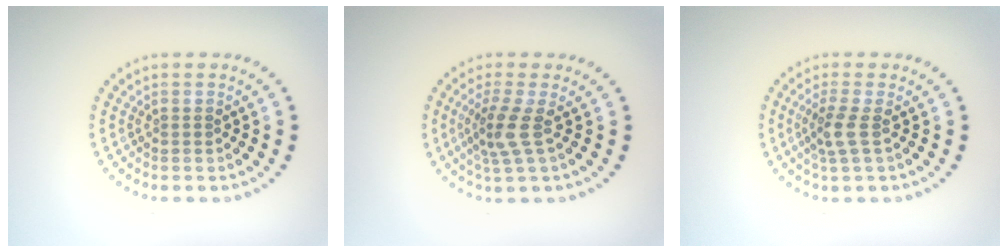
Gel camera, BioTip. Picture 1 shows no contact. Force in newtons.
{"total": 2.7, "press": 2.0, "slide": 1.8}
{"total": 2.1, "press": 1.7, "slide": 1.2}